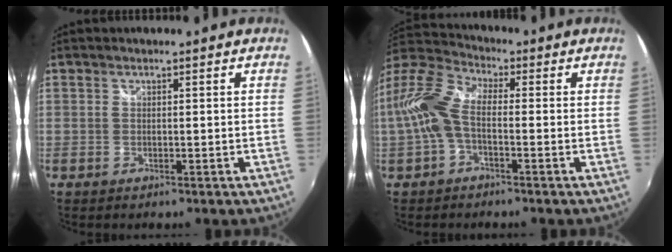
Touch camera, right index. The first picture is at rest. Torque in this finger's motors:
{"motor_torque": [0.87, -0.22, 0.76, 0.18]}